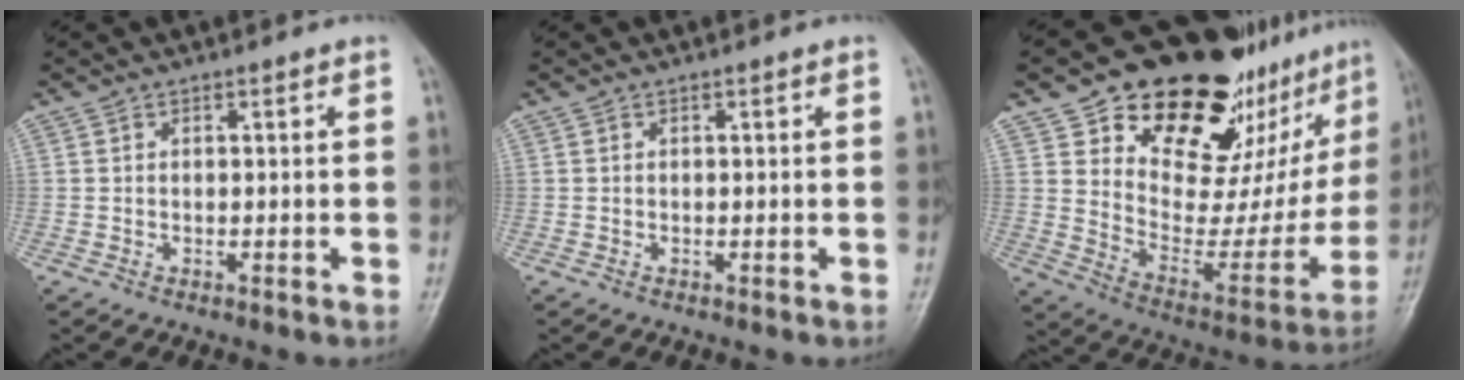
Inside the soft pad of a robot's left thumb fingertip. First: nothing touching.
{"total": 0.0}
{"total": 29.7, "force": [18.8, 14.8, 17.6], "torque": [-0.205, -0.078, 0.282]}